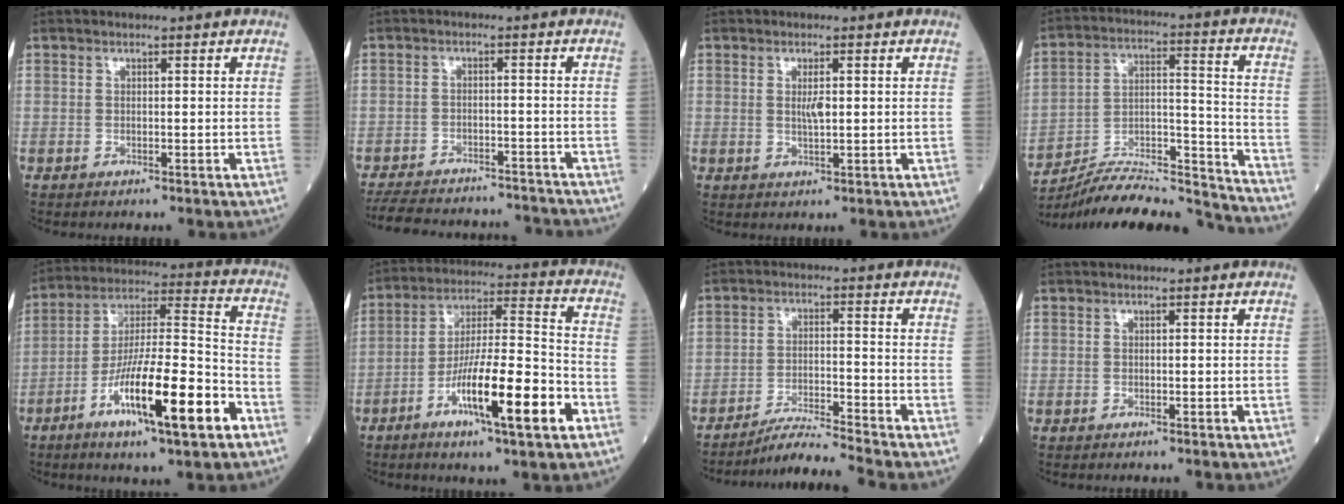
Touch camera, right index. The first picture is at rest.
{"total": 16.5, "force": [-15.2, 4.2, 4.8], "torque": [-0.111, -0.003, -0.205]}
{"total": 1.3, "force": [0.2, 0.2, 1.2], "torque": [-0.025, 0.000, 0.002]}
{"total": 21.4, "force": [-20.6, 1.0, 5.4], "torque": [-0.089, 0.026, -0.323]}
{"total": 17.9, "force": [-8.2, 2.0, 15.8], "torque": [-0.289, -0.015, -0.140]}
{"total": 15.9, "force": [-7.0, 1.5, 14.2], "torque": [-0.250, -0.009, -0.118]}
{"total": 8.2, "force": [-7.6, -2.5, 1.9], "torque": [-0.033, -0.015, -0.138]}
{"total": 0.0}